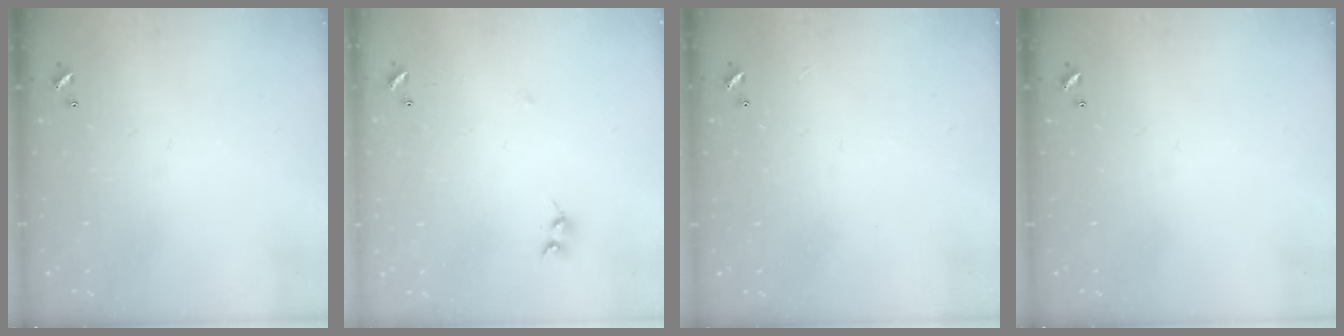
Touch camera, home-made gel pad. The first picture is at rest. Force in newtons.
{"total": 7.6, "press": 7.6, "slide": 0.4}
{"total": 2.8, "press": 2.8, "slide": 0.3}
{"total": 0.0}